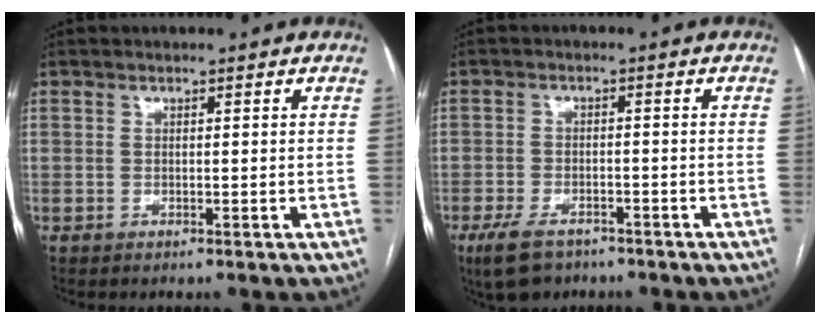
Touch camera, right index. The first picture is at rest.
{"total": 6.6, "force": [-4.7, 3.2, 3.4], "torque": [-0.070, -0.007, -0.075]}